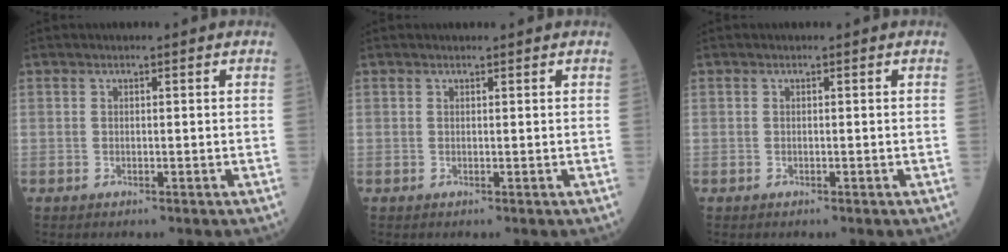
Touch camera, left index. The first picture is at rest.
{"total": 0.6, "force": [0.6, 0.0, 0.1], "torque": [-0.007, 0.003, 0.009]}
{"total": 0.0}